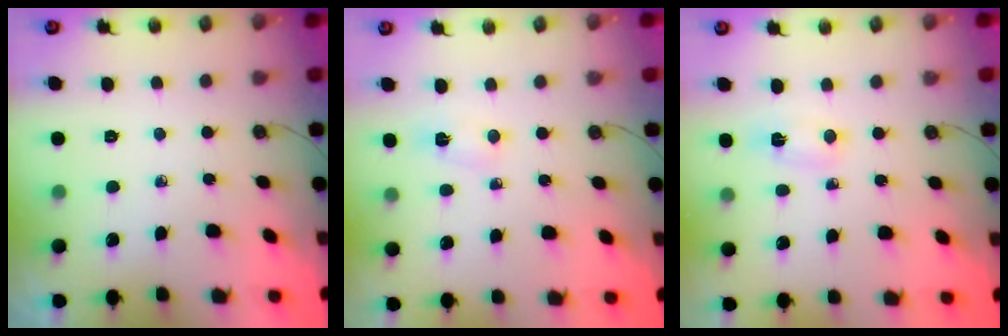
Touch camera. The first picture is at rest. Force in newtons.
{"total": 2.1, "press": 2.0, "slide": 0.4}
{"total": 2.9, "press": 1.6, "slide": 2.4}